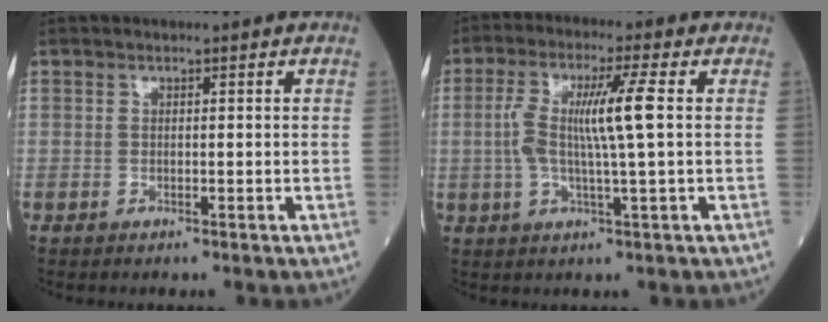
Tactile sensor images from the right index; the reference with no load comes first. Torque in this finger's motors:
{"motor_torque": [0.51, 0.20, 0.23, 0.13]}